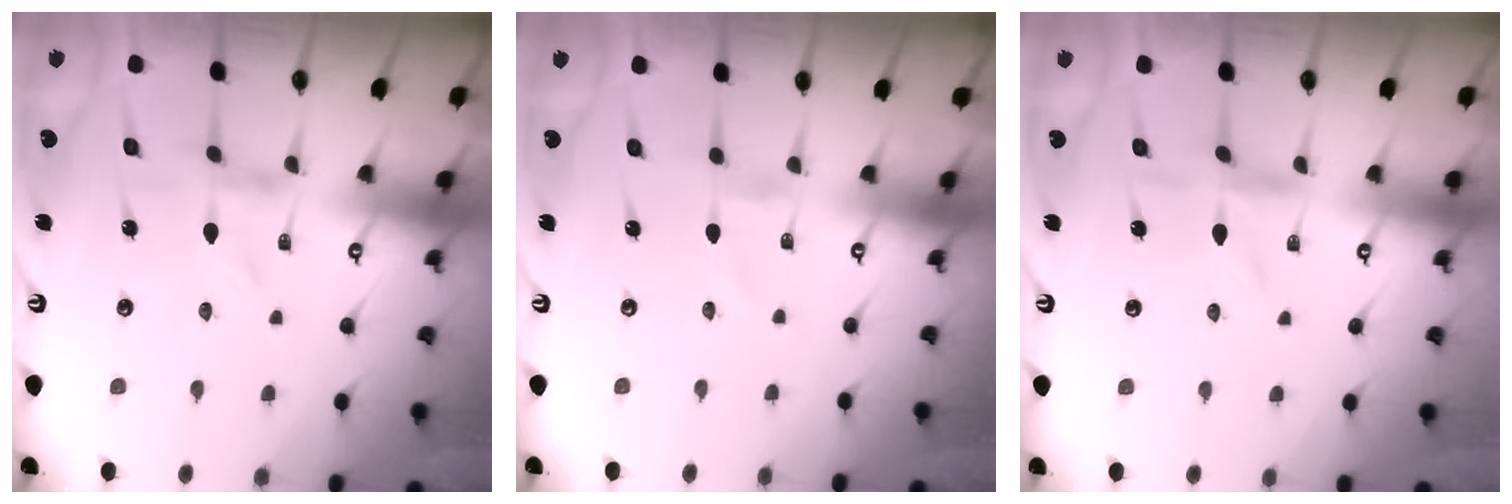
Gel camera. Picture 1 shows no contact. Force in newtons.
{"total": 0.0}
{"total": 1.4, "press": 1.4, "slide": 0.3}